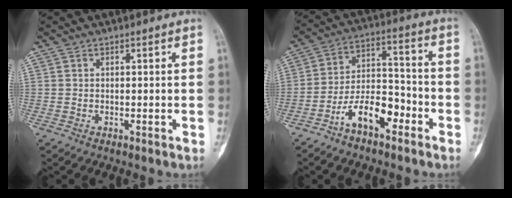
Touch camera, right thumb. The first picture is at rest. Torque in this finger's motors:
{"motor_torque": [0.31, 0.47, 0.84, -0.90, 0.07]}